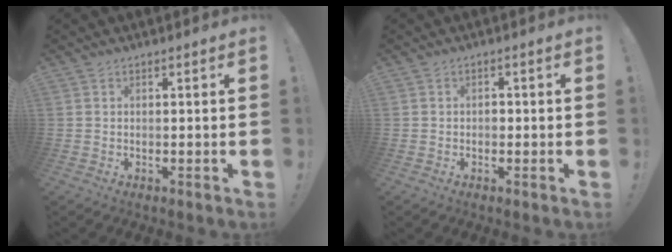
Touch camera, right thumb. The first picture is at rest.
{"total": 1.3, "force": [-0.4, 1.1, 0.6], "torque": [-0.010, 0.005, -0.009]}